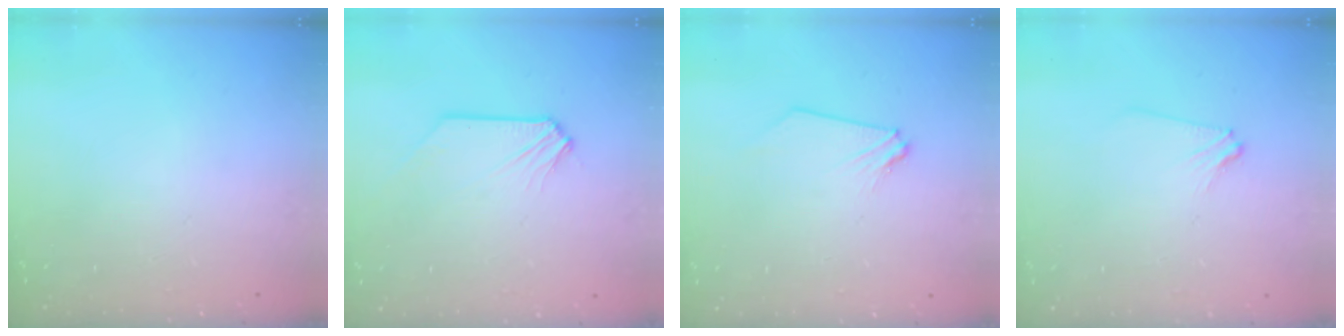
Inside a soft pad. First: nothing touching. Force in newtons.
{"total": 0.0}
{"total": 0.0}
{"total": 3.2, "press": 3.2, "slide": 0.5}